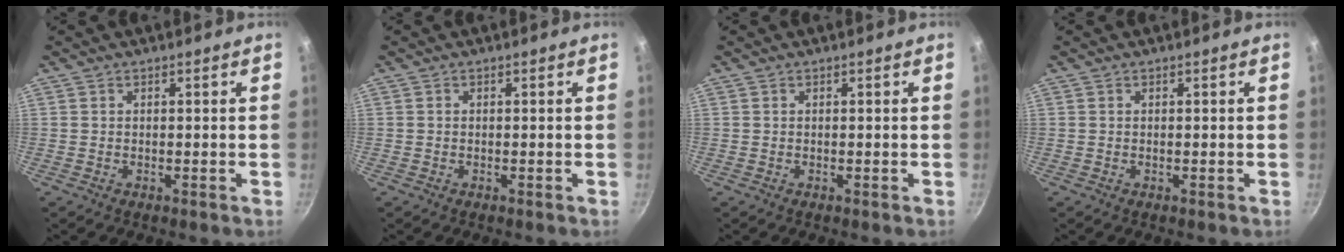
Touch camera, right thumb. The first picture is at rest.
{"total": 0.0}
{"total": 0.0}
{"total": 0.0}